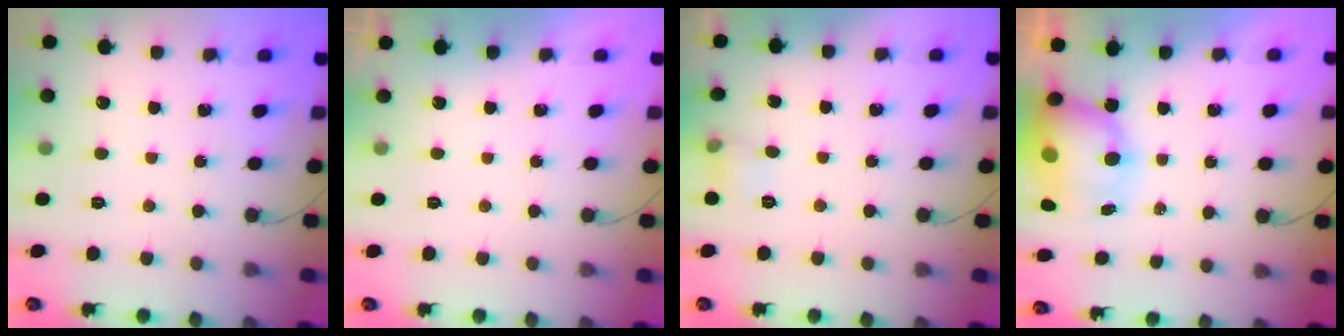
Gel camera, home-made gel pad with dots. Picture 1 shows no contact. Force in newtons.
{"total": 0.0}
{"total": 5.1, "press": 4.9, "slide": 1.5}
{"total": 10.2, "press": 10.0, "slide": 2.0}